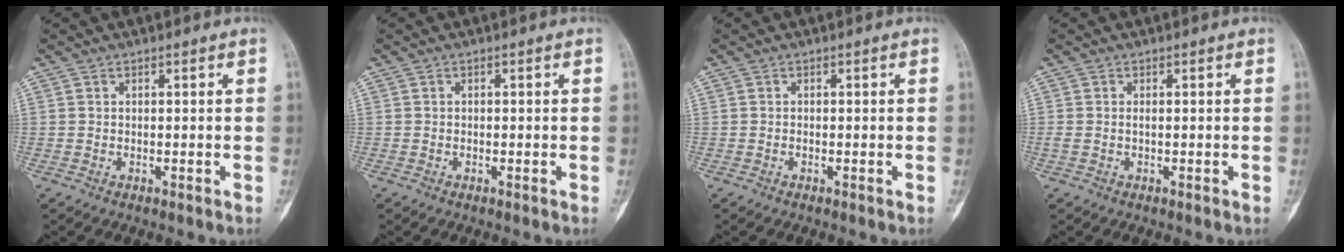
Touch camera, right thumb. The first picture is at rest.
{"total": 0.0}
{"total": 0.0}
{"total": 1.3, "force": [-0.1, 0.7, 1.1], "torque": [-0.031, 0.002, 0.001]}